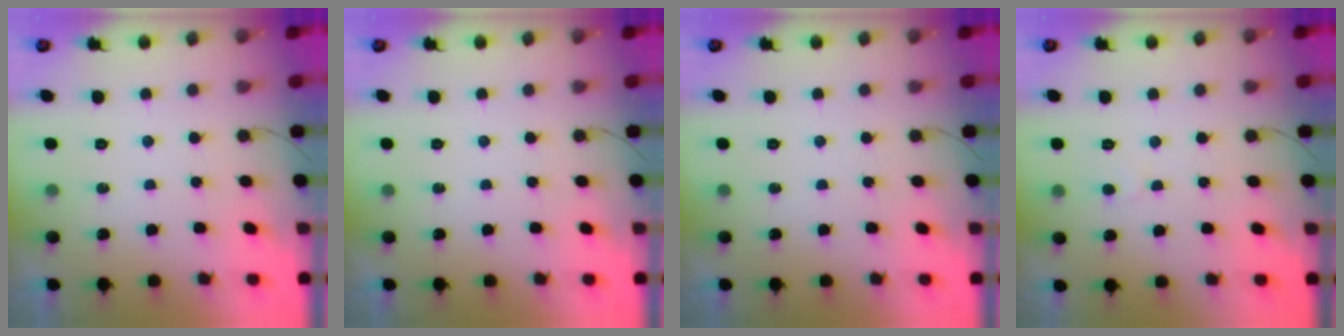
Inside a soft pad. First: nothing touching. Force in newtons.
{"total": 0.0}
{"total": 0.0}
{"total": 3.3, "press": 3.3, "slide": 0.3}